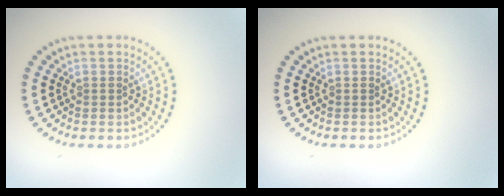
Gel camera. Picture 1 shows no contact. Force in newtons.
{"total": 0.0}